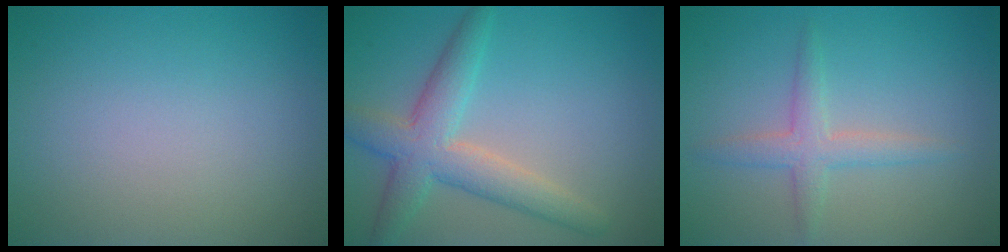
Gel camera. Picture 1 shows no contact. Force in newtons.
{"total": 5.1, "press": 5.1, "slide": 0.1}
{"total": 2.5, "press": 2.5, "slide": 0.1}